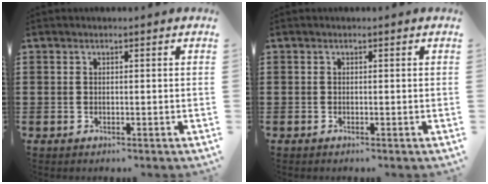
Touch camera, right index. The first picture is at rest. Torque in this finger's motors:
{"motor_torque": [0.38, 0.50, 0.02, 0.00]}